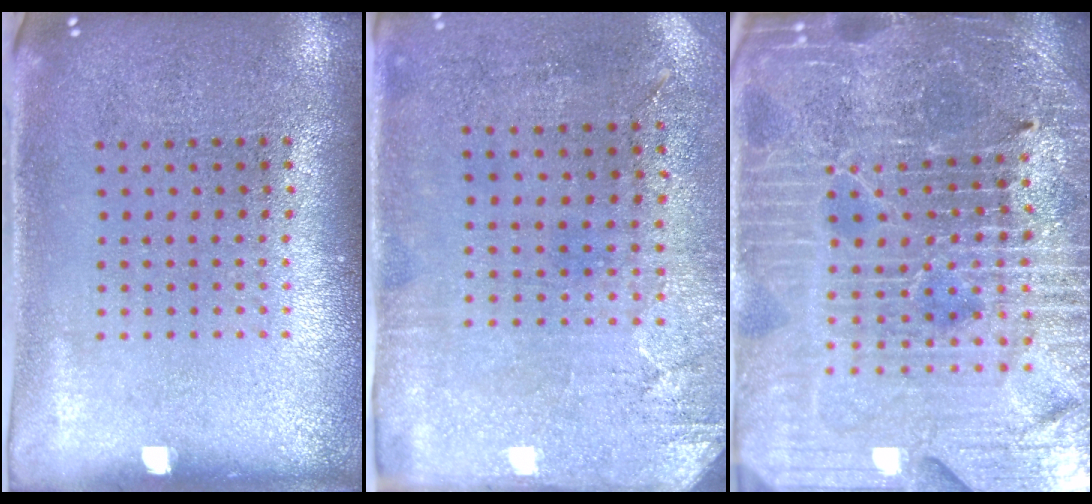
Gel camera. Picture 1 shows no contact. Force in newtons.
{"total": 2.8, "press": 2.3, "slide": 1.7}
{"total": 5.9, "press": 5.3, "slide": 2.4}